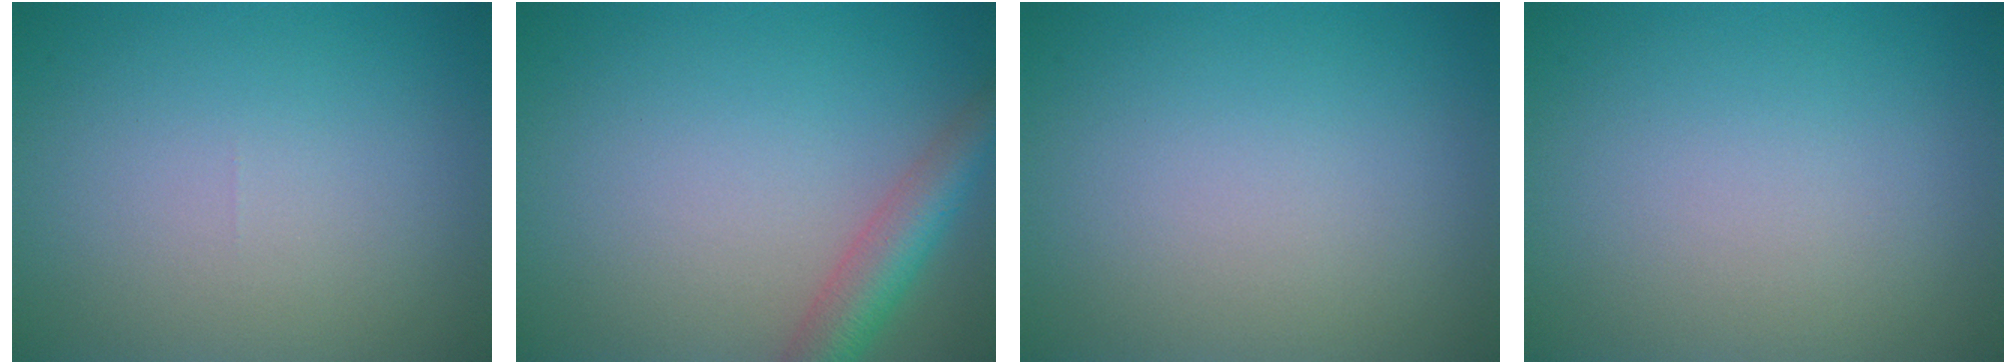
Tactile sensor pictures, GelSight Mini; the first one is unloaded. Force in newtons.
{"total": 4.0, "press": 4.0, "slide": 0.2}
{"total": 0.0}
{"total": 0.0}